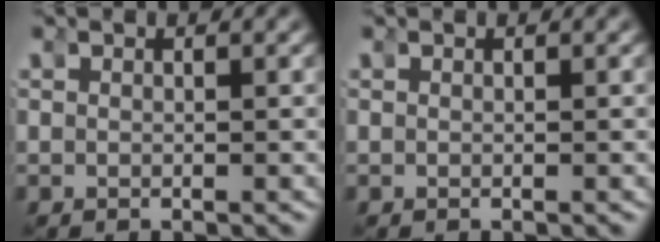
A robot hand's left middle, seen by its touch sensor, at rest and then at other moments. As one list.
[{"total": 0.0}]